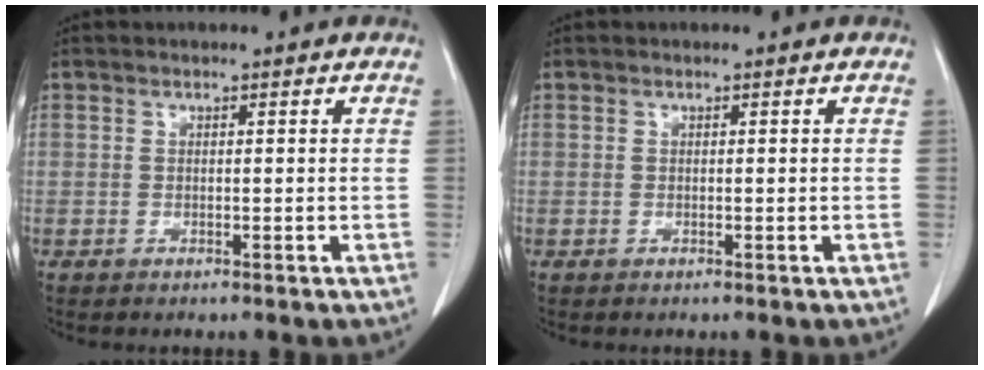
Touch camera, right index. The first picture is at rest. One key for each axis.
{"total": 0.0}